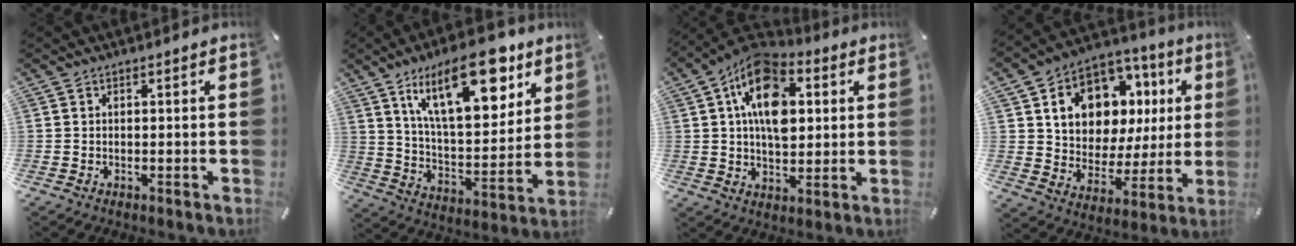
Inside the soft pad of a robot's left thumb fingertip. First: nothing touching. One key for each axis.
{"total": 22.8, "fx": 12.6, "fy": 10.3, "fz": 15.9, "tx": -0.254, "ty": -0.056, "tz": 0.203}
{"total": 15.5, "fx": 4.3, "fy": 9.9, "fz": 11.1, "tx": -0.188, "ty": -0.004, "tz": 0.076}
{"total": 13.7, "fx": 5.5, "fy": 10.6, "fz": 6.7, "tx": -0.116, "ty": -0.038, "tz": 0.104}